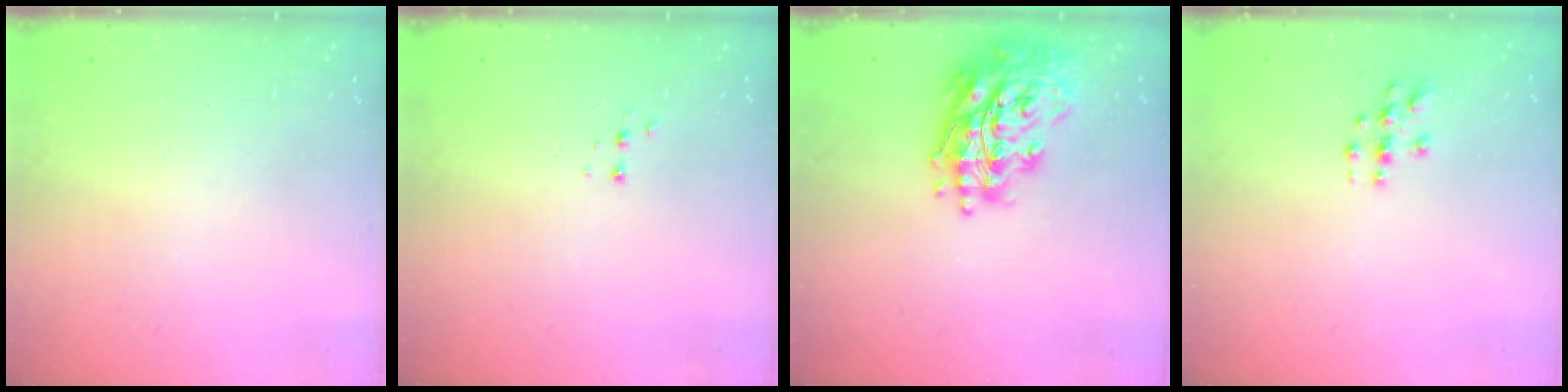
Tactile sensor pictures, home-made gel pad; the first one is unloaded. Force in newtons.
{"total": 3.0, "press": 2.9, "slide": 0.7}
{"total": 19.9, "press": 19.8, "slide": 2.1}
{"total": 3.1, "press": 3.1, "slide": 0.2}